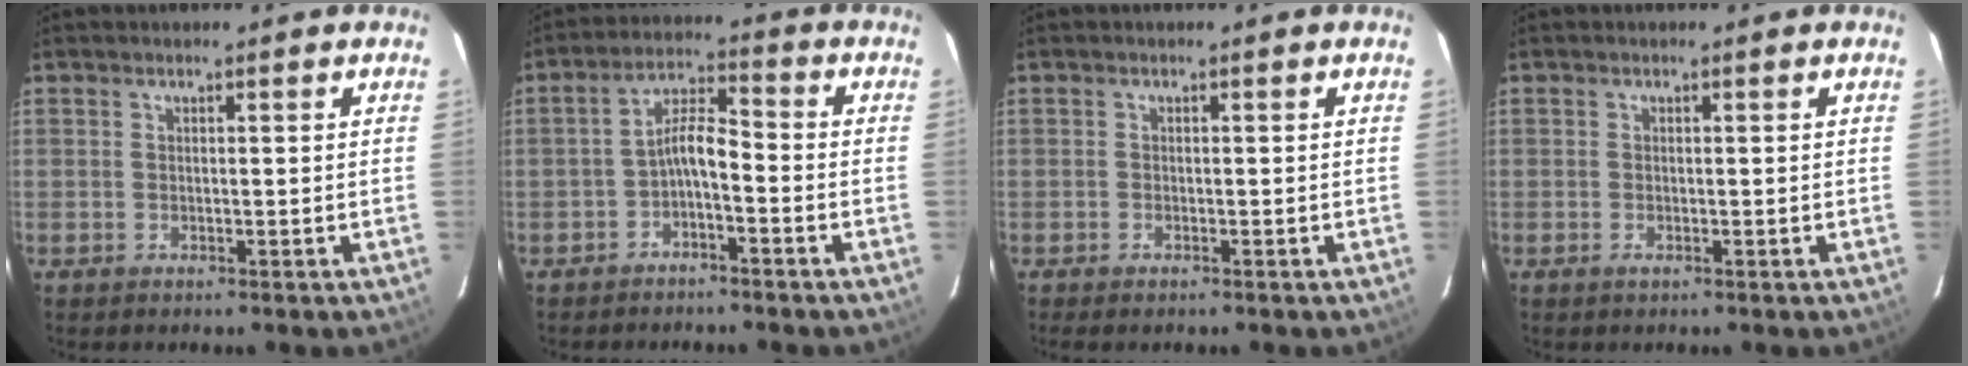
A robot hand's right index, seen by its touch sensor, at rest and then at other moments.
{"total": 4.9, "force": [-2.6, 1.4, 3.9], "torque": [-0.084, 0.016, -0.047]}
{"total": 1.0, "force": [-0.9, 0.4, 0.4], "torque": [-0.010, -0.004, -0.017]}
{"total": 0.6, "force": [-0.3, 0.3, 0.4], "torque": [-0.008, -0.002, -0.005]}